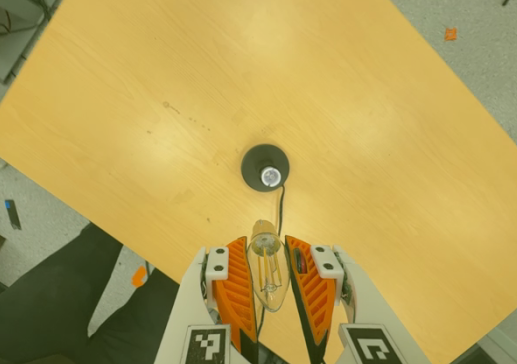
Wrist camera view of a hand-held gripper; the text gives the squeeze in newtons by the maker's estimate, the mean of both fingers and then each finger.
{"total": 12.0, "left": 11.4, "right": 12.7}